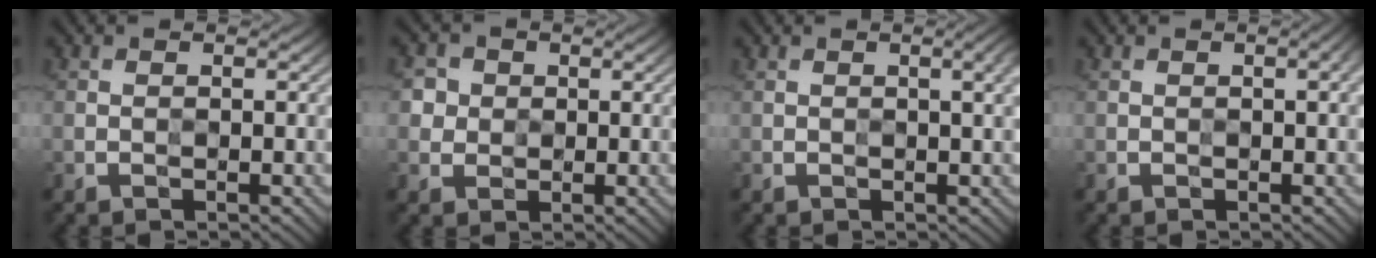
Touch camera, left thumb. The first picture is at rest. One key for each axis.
{"total": 3.2, "fx": 0.9, "fy": 3.0, "fz": 0.7, "tx": -0.025, "ty": -0.005, "tz": 0.011}
{"total": 2.6, "fx": 0.7, "fy": 0.5, "fz": 2.4, "tx": -0.035, "ty": 0.007, "tz": 0.009}
{"total": 1.9, "fx": 0.4, "fy": 0.4, "fz": 1.8, "tx": -0.026, "ty": 0.006, "tz": 0.005}